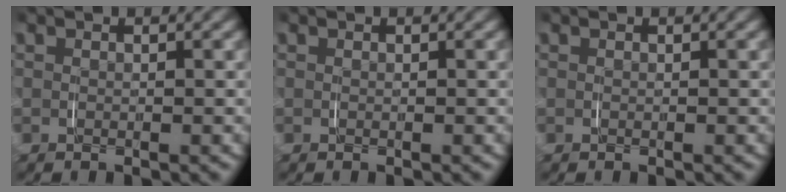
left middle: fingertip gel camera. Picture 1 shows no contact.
{"total": 0.0}
{"total": 0.0}